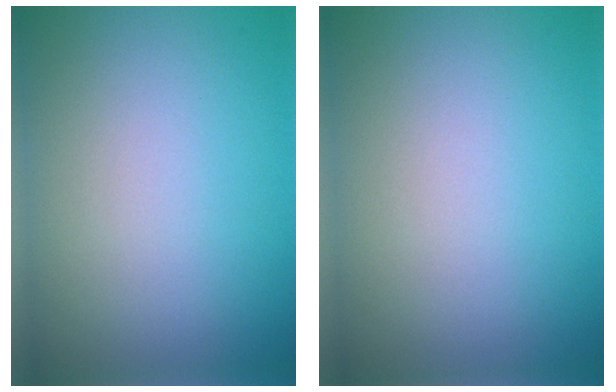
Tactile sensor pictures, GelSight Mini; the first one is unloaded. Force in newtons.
{"total": 0.0}